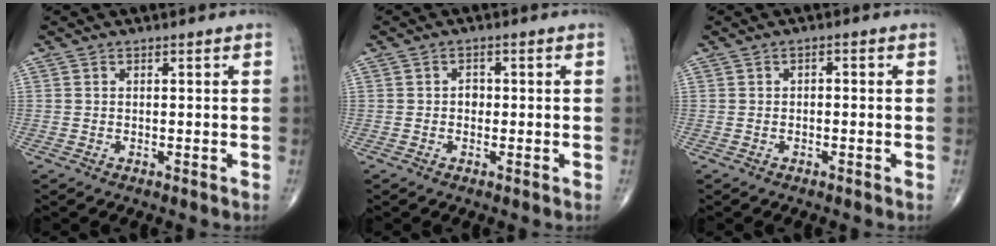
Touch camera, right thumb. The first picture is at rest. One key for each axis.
{"total": 1.6, "fx": -0.1, "fy": 1.3, "fz": 0.9, "tx": -0.005, "ty": 0.005, "tz": -0.005}
{"total": 0.9, "fx": -0.1, "fy": 0.6, "fz": 0.7, "tx": -0.006, "ty": 0.007, "tz": -0.005}